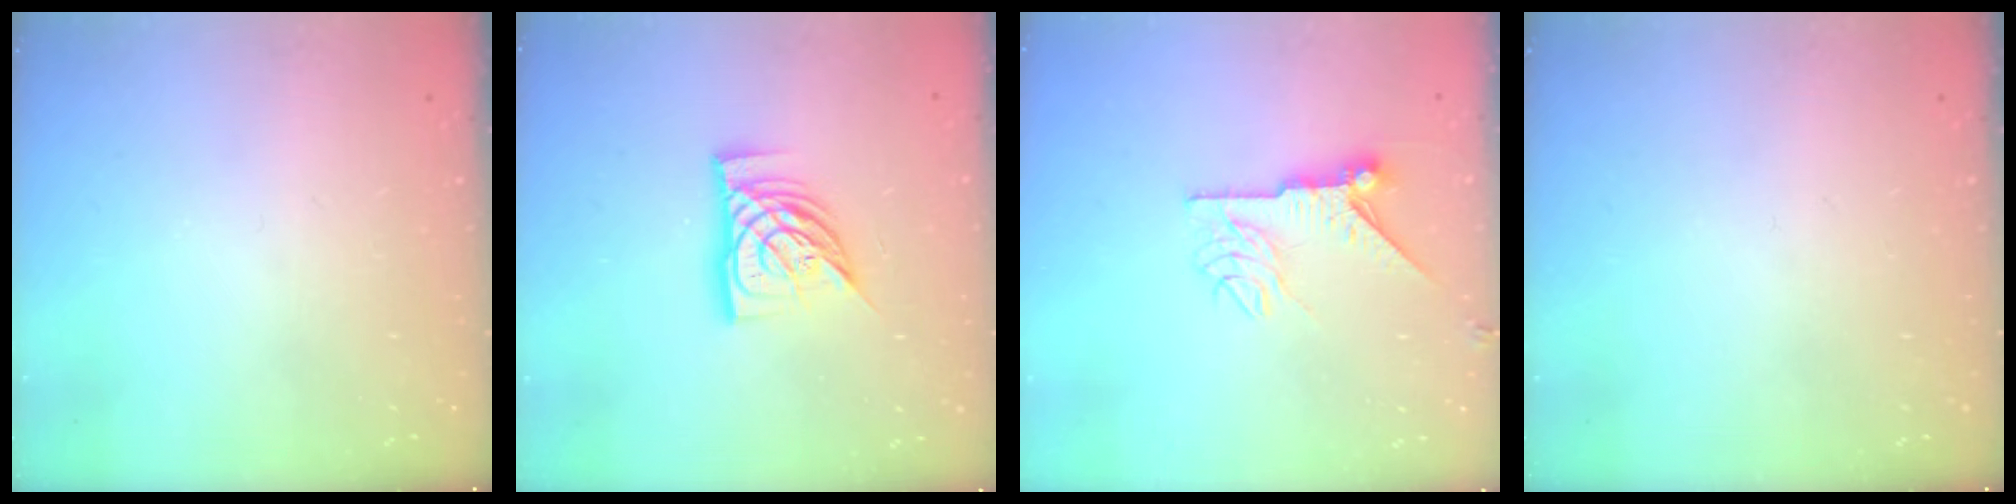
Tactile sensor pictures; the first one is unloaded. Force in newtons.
{"total": 12.5, "press": 12.4, "slide": 1.4}
{"total": 10.0, "press": 10.0, "slide": 1.0}
{"total": 0.0}